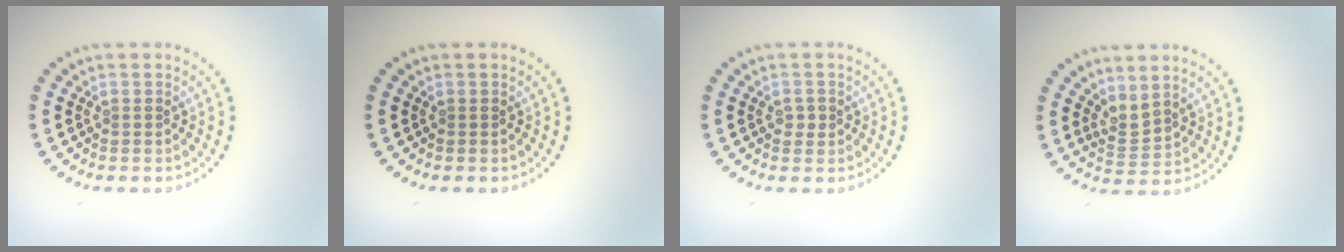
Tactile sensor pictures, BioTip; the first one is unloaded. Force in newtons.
{"total": 0.0}
{"total": 1.1, "press": 1.0, "slide": 0.2}
{"total": 2.0, "press": 1.4, "slide": 1.5}